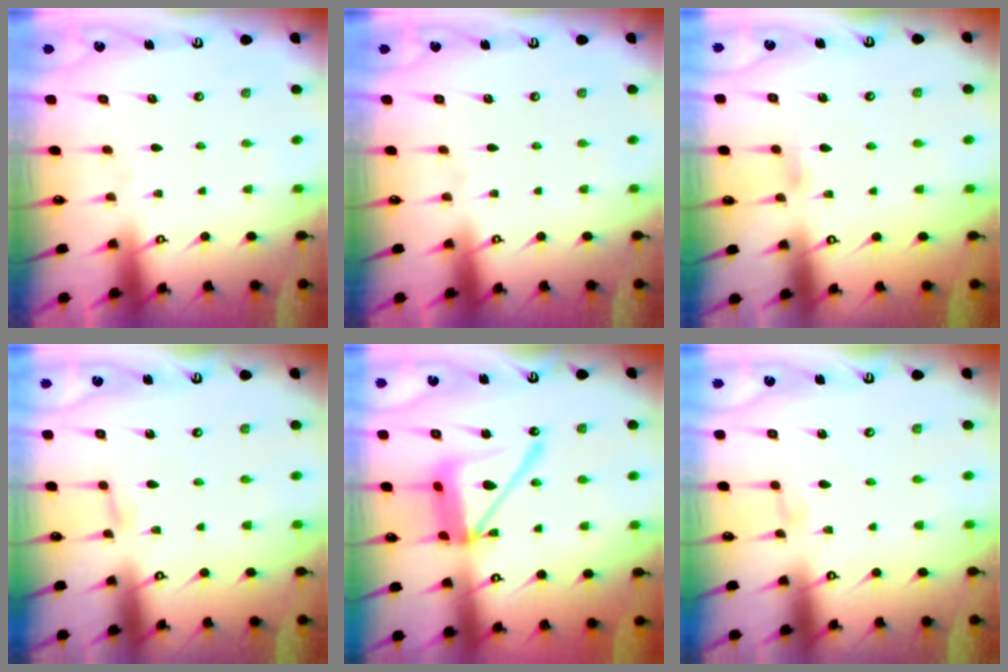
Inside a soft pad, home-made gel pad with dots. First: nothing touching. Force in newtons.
{"total": 0.0}
{"total": 3.7, "press": 3.7, "slide": 0.4}
{"total": 3.5, "press": 3.4, "slide": 0.2}
{"total": 16.2, "press": 16.1, "slide": 1.7}
{"total": 3.0, "press": 3.0, "slide": 0.4}